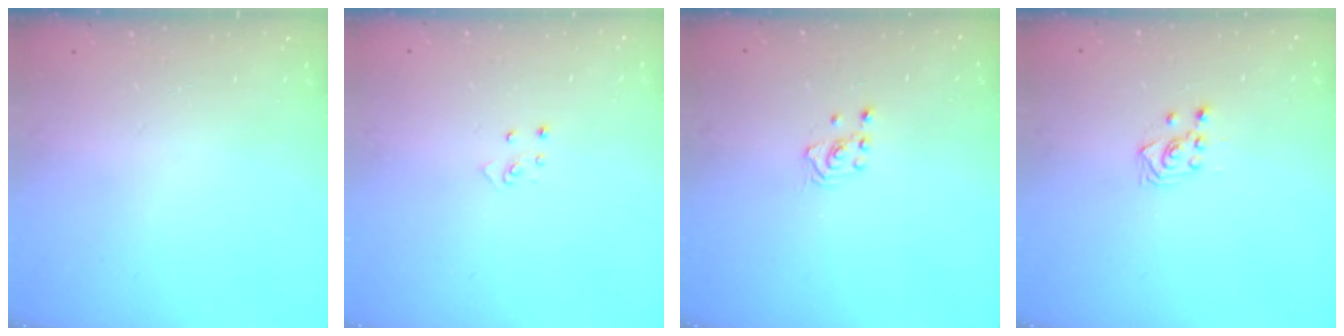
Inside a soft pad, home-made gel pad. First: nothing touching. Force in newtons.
{"total": 3.4, "press": 3.4, "slide": 0.3}
{"total": 2.0, "press": 2.0, "slide": 0.3}
{"total": 3.3, "press": 3.2, "slide": 1.0}